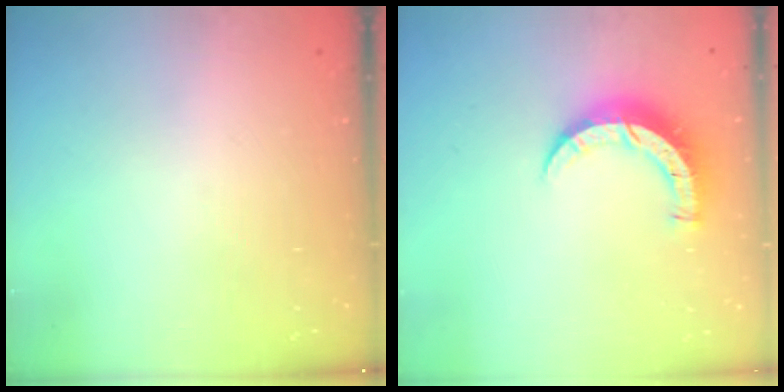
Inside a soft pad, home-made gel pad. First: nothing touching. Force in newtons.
{"total": 7.7, "press": 7.7, "slide": 0.5}